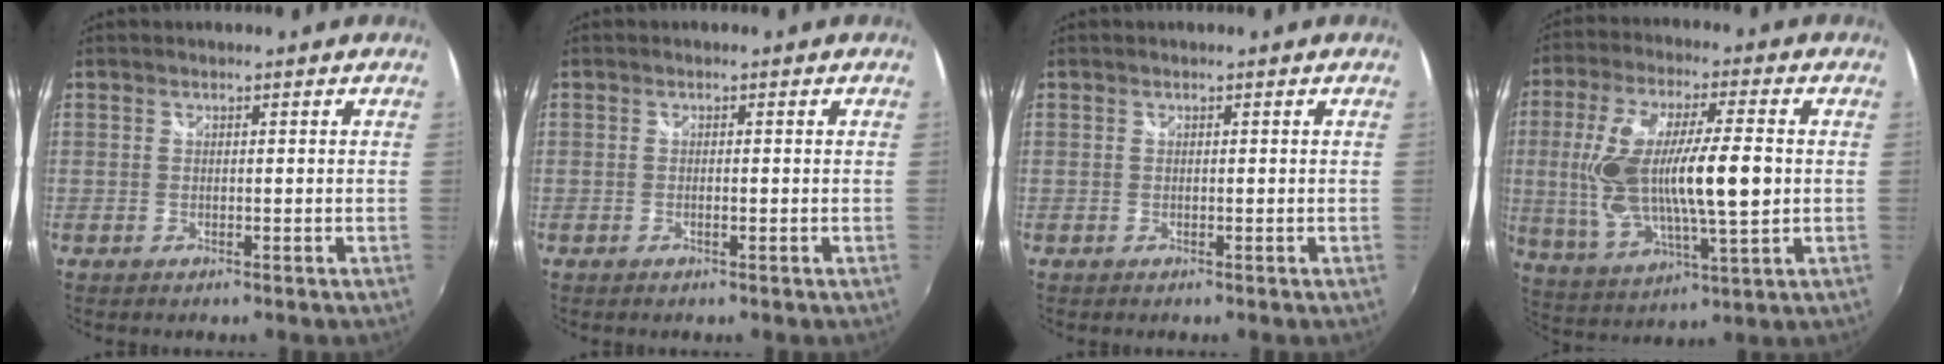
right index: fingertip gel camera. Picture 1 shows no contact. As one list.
[{"total": 0.6, "force": [-0.3, 0.2, 0.5], "torque": [-0.010, 0.000, -0.007]}, {"total": 0.0}, {"total": 19.5, "force": [0.3, 6.2, 18.5], "torque": [-0.349, -0.006, 0.014]}]